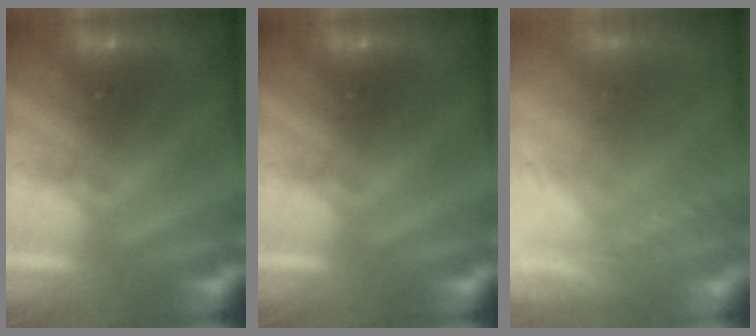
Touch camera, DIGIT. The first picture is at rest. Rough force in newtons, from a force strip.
{"total": 0.0}
{"total": 7.0}